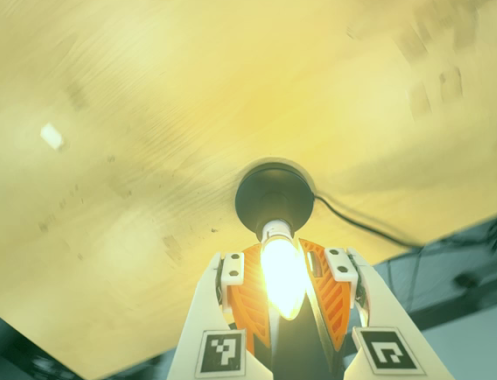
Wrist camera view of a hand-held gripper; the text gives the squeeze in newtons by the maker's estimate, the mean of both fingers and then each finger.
{"total": 14.3, "left": 14.8, "right": 13.8}